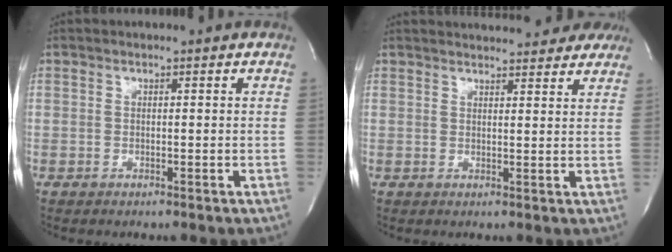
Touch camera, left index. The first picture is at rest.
{"total": 14.7, "force": [13.8, 2.8, 4.3], "torque": [-0.050, 0.019, 0.162]}